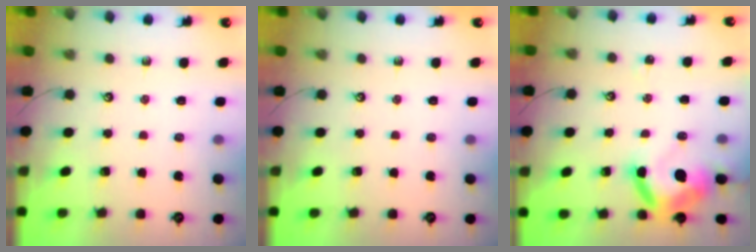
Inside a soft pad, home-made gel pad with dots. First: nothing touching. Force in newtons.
{"total": 0.0}
{"total": 11.5, "press": 11.5, "slide": 1.2}